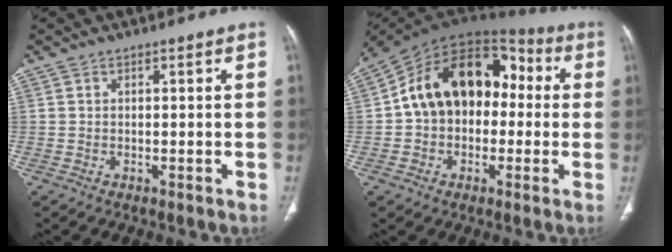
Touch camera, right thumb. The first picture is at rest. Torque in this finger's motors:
{"motor_torque": [-0.10, 1.81, 0.74, 0.15, 0.22]}